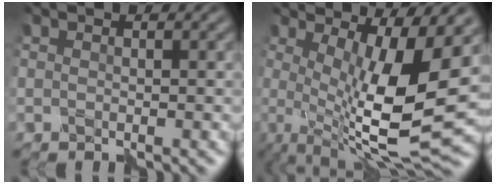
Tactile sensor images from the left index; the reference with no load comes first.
{"total": 12.7, "force": [-0.2, 3.3, 12.3], "torque": [-0.182, -0.013, 0.000]}